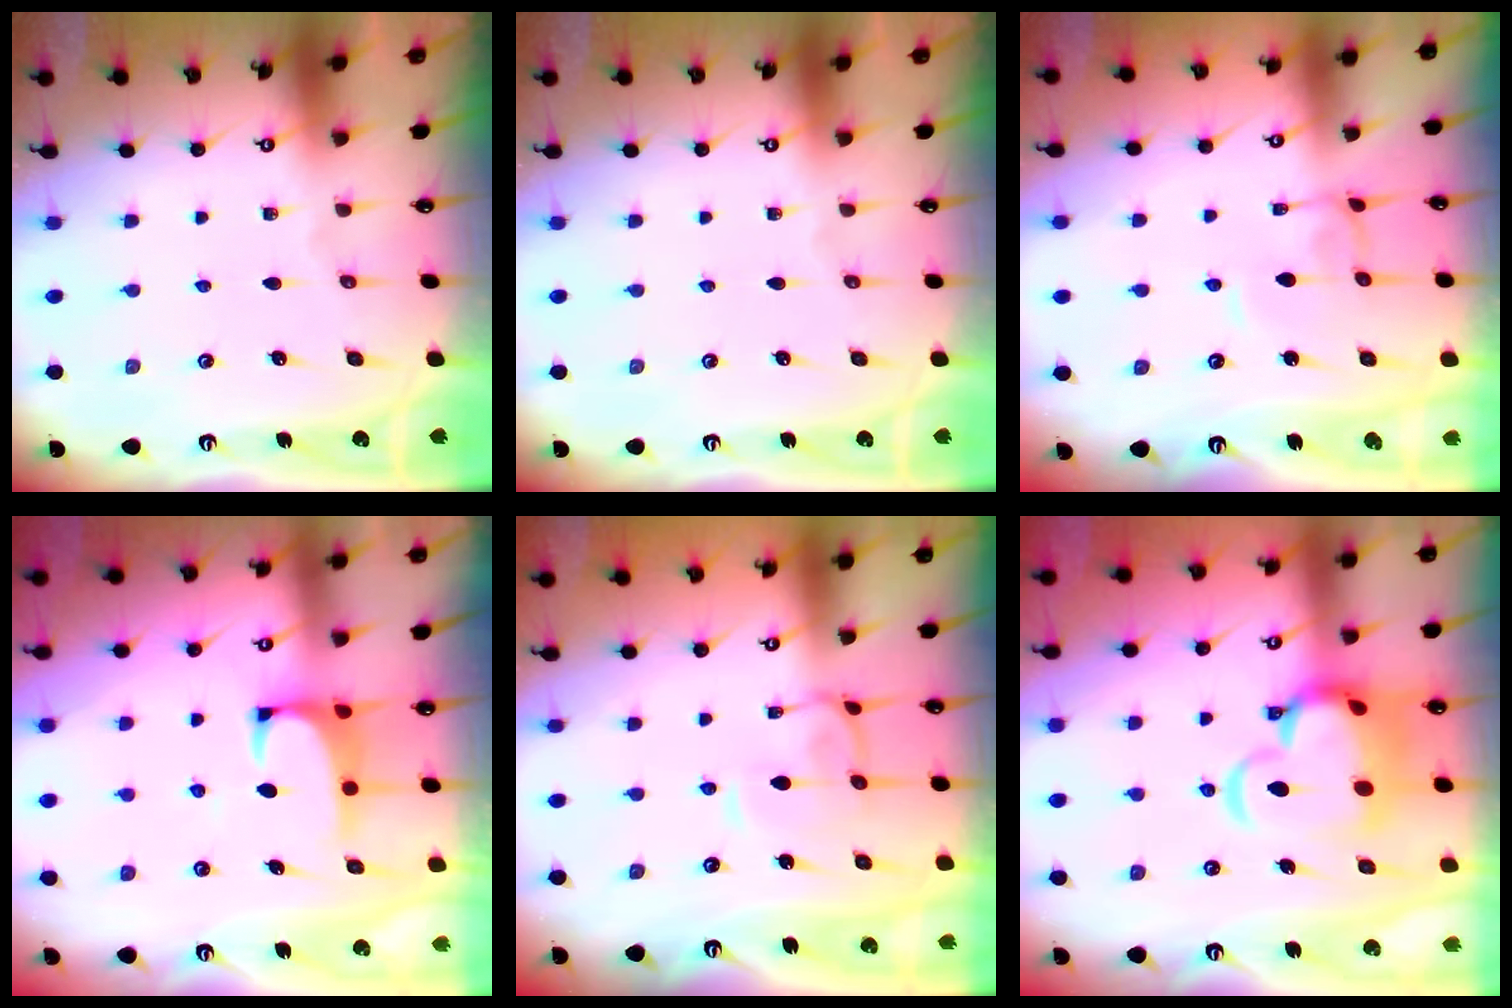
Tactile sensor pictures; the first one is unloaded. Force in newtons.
{"total": 0.0}
{"total": 2.1, "press": 2.1, "slide": 0.2}
{"total": 1.2, "press": 1.0, "slide": 0.5}
{"total": 0.7, "press": 0.4, "slide": 0.5}
{"total": 10.8, "press": 10.6, "slide": 2.0}